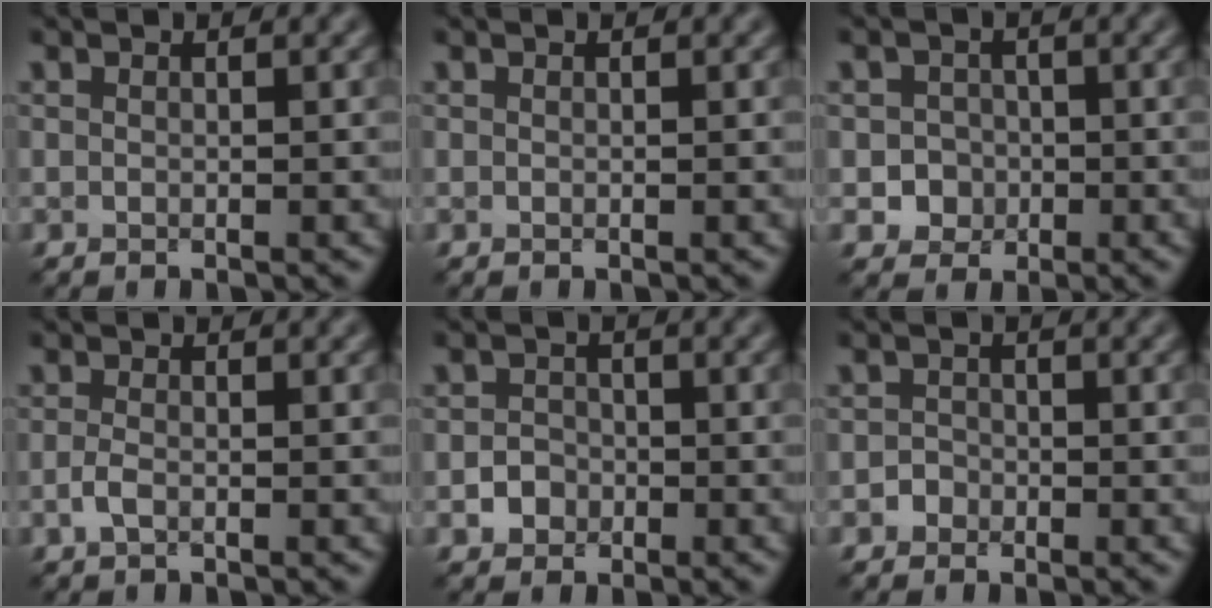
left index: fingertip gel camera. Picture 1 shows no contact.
{"total": 0.0}
{"total": 2.4, "force": [-0.6, 2.3, 0.5], "torque": [0.011, -0.001, -0.015]}
{"total": 1.2, "force": [-0.5, 0.5, 0.9], "torque": [-0.025, -0.001, -0.014]}
{"total": 1.7, "force": [-0.6, 1.5, 0.5], "torque": [0.004, 0.002, -0.017]}
{"total": 1.1, "force": [-0.5, 0.9, 0.1], "torque": [0.006, 0.002, -0.010]}